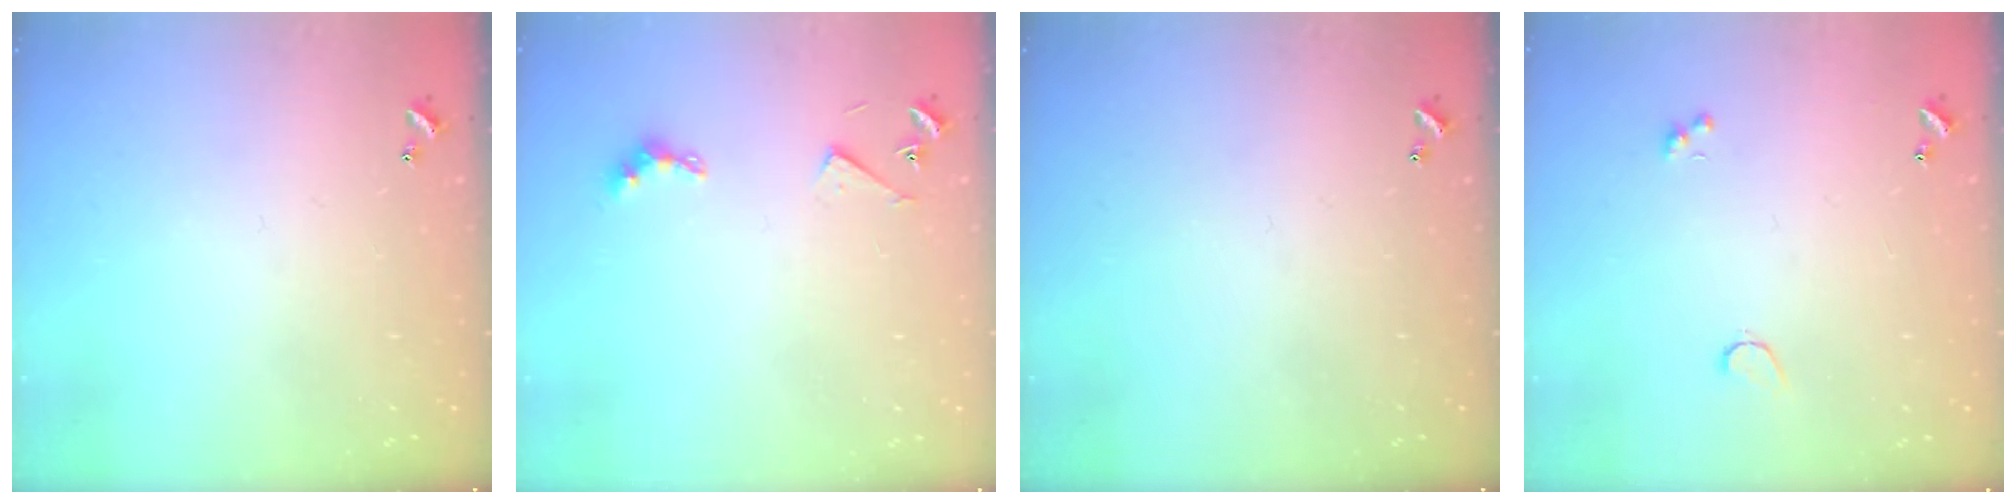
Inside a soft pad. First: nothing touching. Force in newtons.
{"total": 4.2, "press": 4.2, "slide": 0.6}
{"total": 0.0}
{"total": 1.2, "press": 1.1, "slide": 0.6}